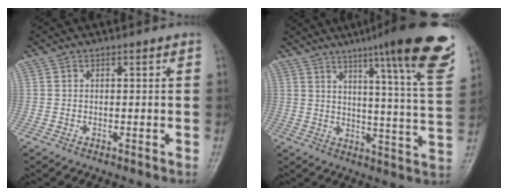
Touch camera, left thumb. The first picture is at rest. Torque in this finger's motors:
{"motor_torque": [1.22, -0.06, 1.58, -1.18, 0.30]}